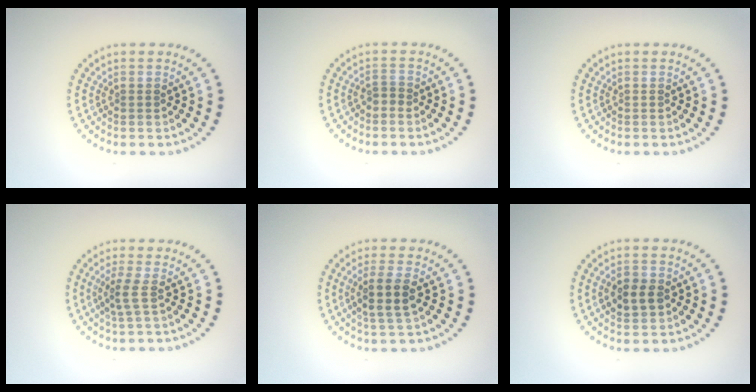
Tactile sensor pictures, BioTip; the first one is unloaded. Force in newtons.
{"total": 0.8, "press": 0.7, "slide": 0.4}
{"total": 0.0}
{"total": 1.8, "press": 1.1, "slide": 1.4}
{"total": 2.8, "press": 2.5, "slide": 1.3}
{"total": 2.6, "press": 2.6, "slide": 0.0}